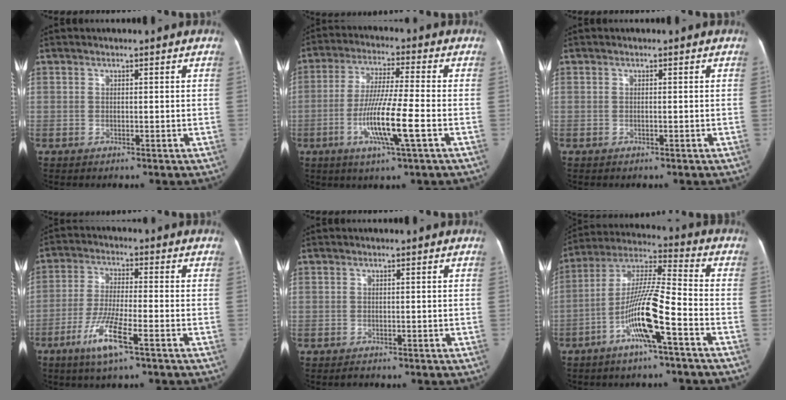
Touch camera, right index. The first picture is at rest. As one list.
[{"total": 10.7, "force": [-3.4, -0.3, 10.2], "torque": [-0.198, -0.013, -0.068]}, {"total": 0.0}, {"total": 7.1, "force": [-3.9, 0.5, 5.9], "torque": [-0.122, -0.010, -0.074]}, {"total": 0.8, "force": [-0.7, 0.3, 0.1], "torque": [0.000, 0.000, -0.010]}, {"total": 12.6, "force": [-5.4, 0.2, 11.4], "torque": [-0.224, 0.013, -0.103]}]